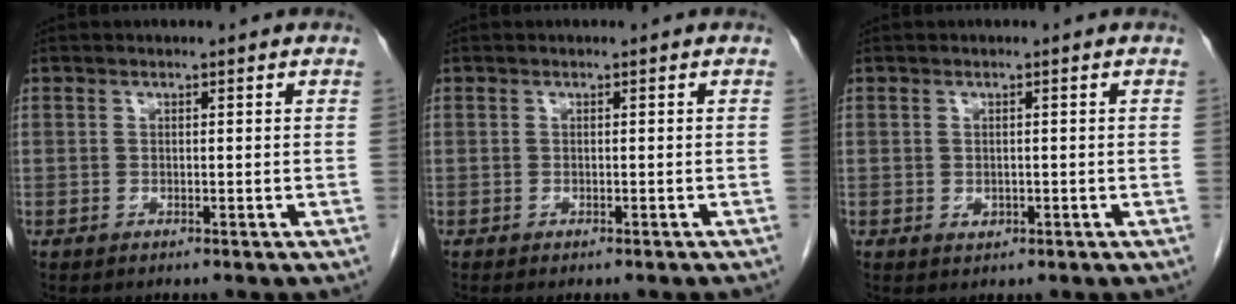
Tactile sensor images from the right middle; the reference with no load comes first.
{"total": 2.6, "force": [-2.3, 0.4, 1.2], "torque": [-0.016, -0.005, -0.027]}
{"total": 1.0, "force": [-0.2, 0.8, 0.6], "torque": [-0.011, -0.001, 0.001]}